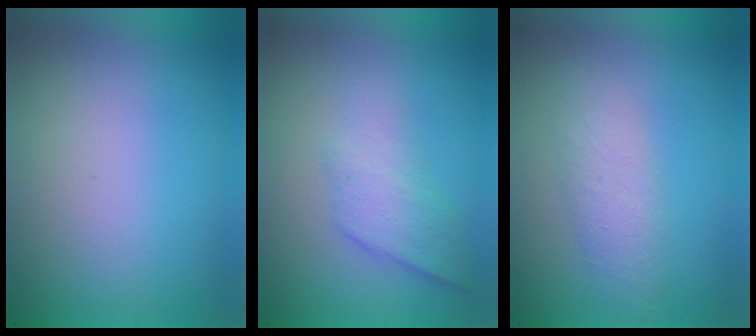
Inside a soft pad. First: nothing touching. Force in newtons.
{"total": 2.2}
{"total": 1.8}